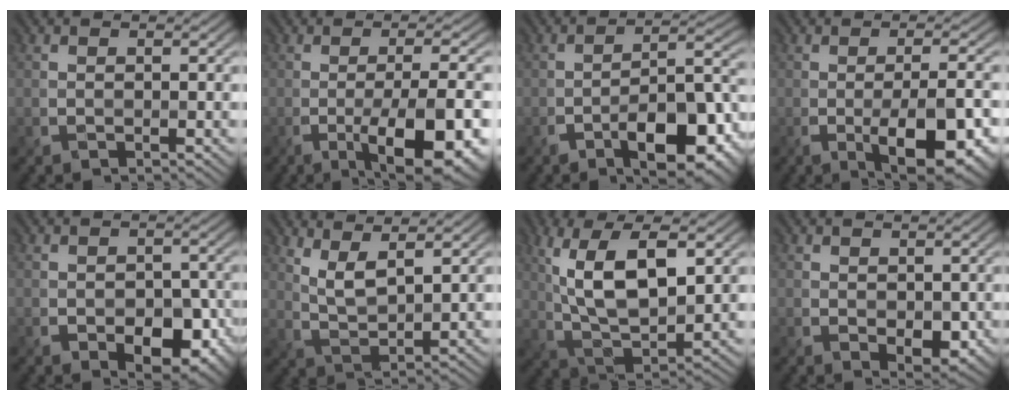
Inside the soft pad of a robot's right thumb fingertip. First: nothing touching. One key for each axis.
{"total": 11.4, "fx": -4.5, "fy": 3.1, "fz": 10.0, "tx": -0.145, "ty": -0.003, "tz": -0.061}
{"total": 11.5, "fx": -6.1, "fy": 4.3, "fz": 8.8, "tx": -0.130, "ty": 0.000, "tz": -0.099}
{"total": 9.7, "fx": -3.4, "fy": 3.2, "fz": 8.5, "tx": -0.133, "ty": -0.011, "tz": -0.041}
{"total": 6.6, "fx": -2.8, "fy": 4.0, "fz": 4.5, "tx": -0.066, "ty": -0.018, "tz": -0.030}
{"total": 4.4, "fx": 3.0, "fy": 0.8, "fz": 3.1, "tx": -0.076, "ty": -0.003, "tz": 0.070}
{"total": 11.3, "fx": 3.8, "fy": 4.7, "fz": 9.5, "tx": -0.195, "ty": 0.004, "tz": 0.077}
{"total": 2.6, "fx": -0.3, "fy": 1.7, "fz": 1.9, "tx": -0.034, "ty": -0.014, "tz": 0.004}